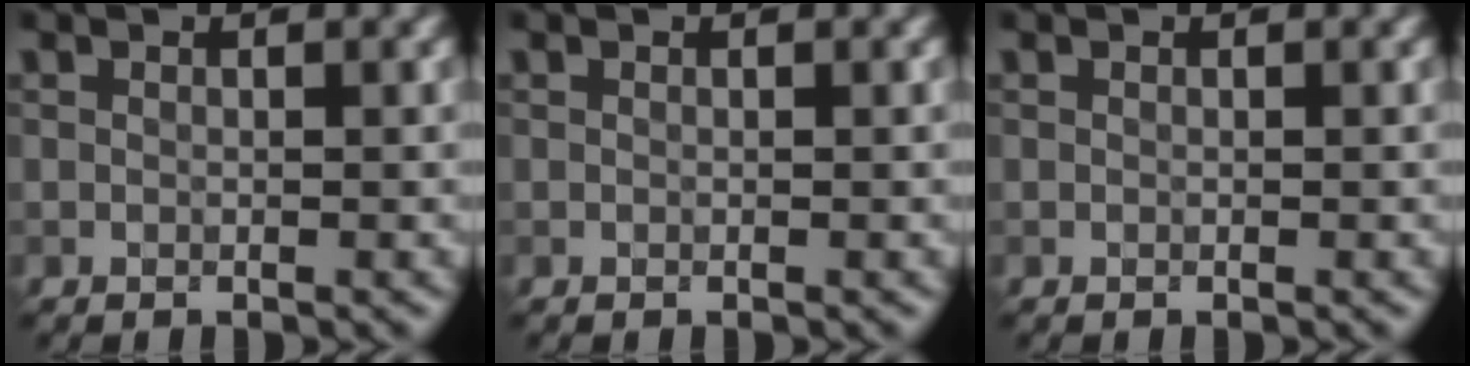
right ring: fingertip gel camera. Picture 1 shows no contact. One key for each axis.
{"total": 0.0}
{"total": 0.0}